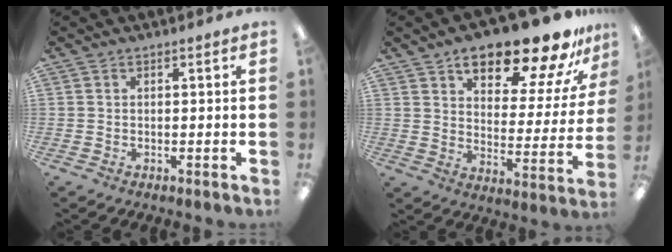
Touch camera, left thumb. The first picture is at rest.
{"total": 20.6, "force": [15.7, 6.9, 11.5], "torque": [-0.161, -0.109, 0.256]}